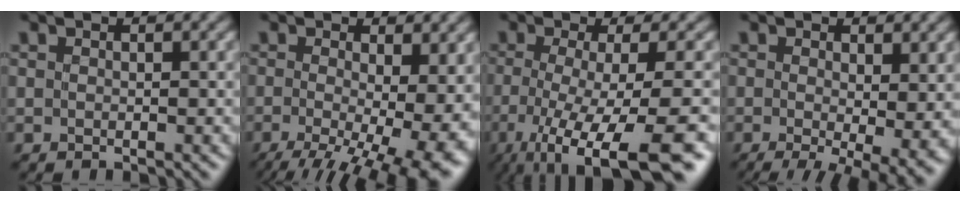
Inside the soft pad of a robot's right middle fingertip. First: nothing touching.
{"total": 13.7, "force": [-3.0, 5.4, 12.2], "torque": [-0.160, -0.026, -0.023]}
{"total": 9.9, "force": [-4.2, 2.5, 8.6], "torque": [-0.116, -0.019, -0.069]}
{"total": 6.1, "force": [-0.7, 1.9, 5.8], "torque": [-0.083, -0.024, -0.005]}